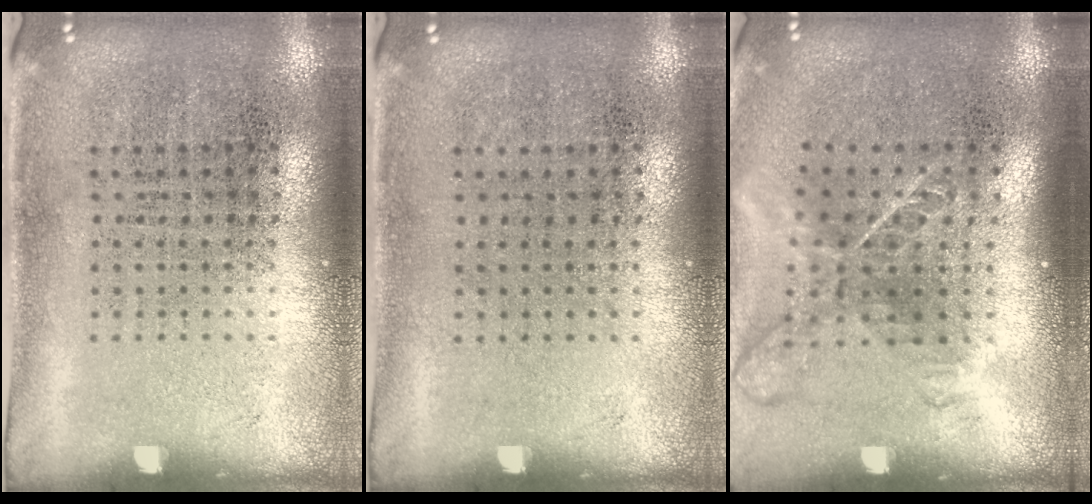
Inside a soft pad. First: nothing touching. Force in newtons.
{"total": 0.0}
{"total": 1.8, "press": 1.4, "slide": 1.2}